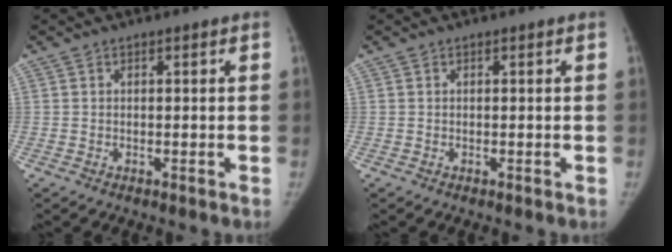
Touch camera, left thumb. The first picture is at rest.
{"total": 0.0}